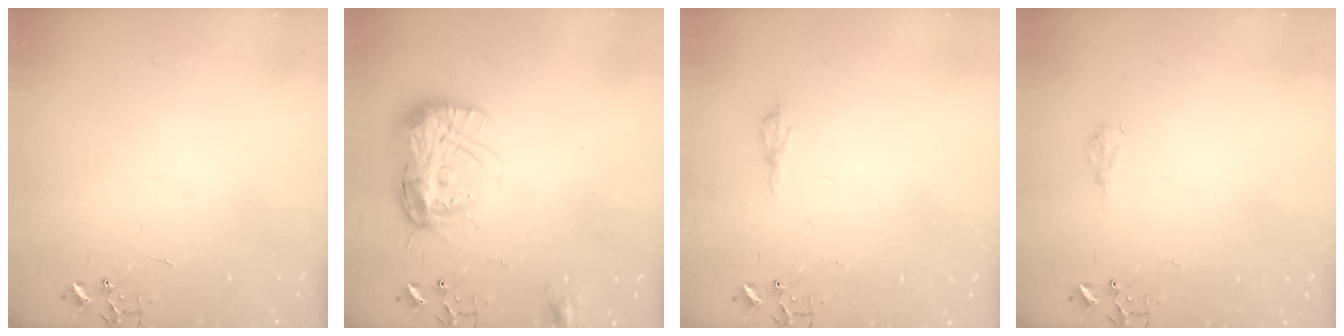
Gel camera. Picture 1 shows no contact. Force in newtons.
{"total": 16.8, "press": 16.7, "slide": 1.5}
{"total": 7.2, "press": 7.1, "slide": 0.6}
{"total": 6.6, "press": 6.5, "slide": 0.9}